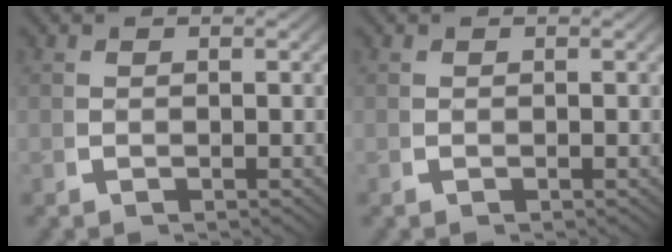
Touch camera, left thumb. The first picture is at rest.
{"total": 0.0}